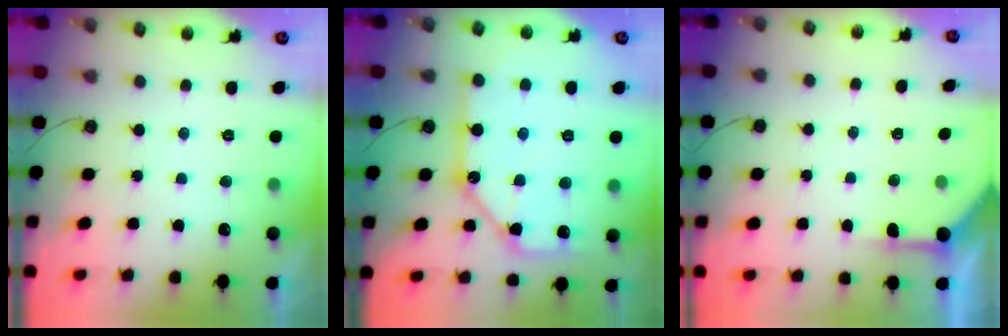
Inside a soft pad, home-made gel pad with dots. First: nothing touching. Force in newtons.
{"total": 14.2, "press": 14.1, "slide": 1.6}
{"total": 4.2, "press": 4.2, "slide": 0.4}